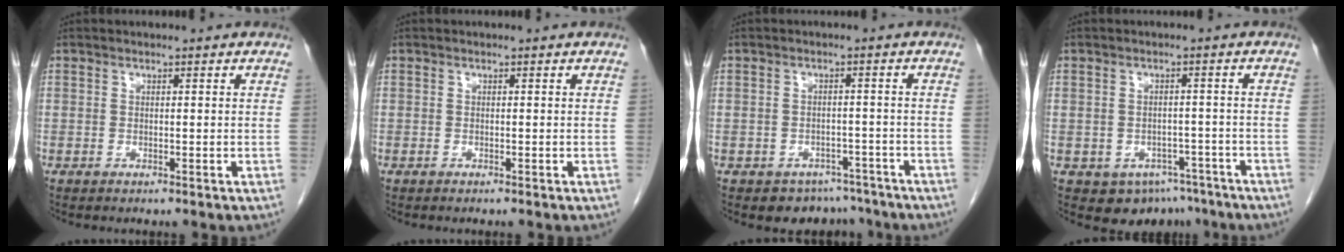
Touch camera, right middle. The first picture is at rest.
{"total": 0.0}
{"total": 5.3, "force": [-4.3, 3.2, -0.1], "torque": [0.018, 0.015, -0.055]}
{"total": 6.5, "force": [-4.2, 4.6, 1.6], "torque": [-0.009, 0.011, -0.051]}